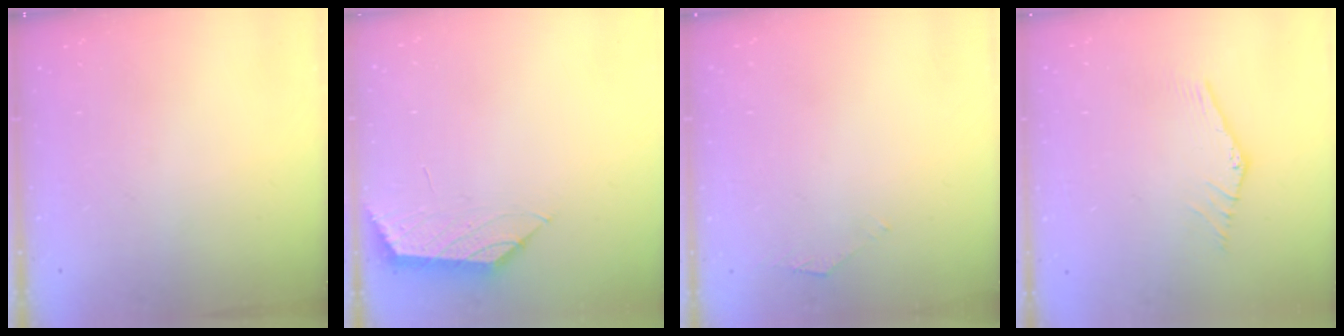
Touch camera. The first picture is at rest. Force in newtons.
{"total": 0.8, "press": 0.6, "slide": 0.5}
{"total": 2.6, "press": 2.6, "slide": 0.5}
{"total": 1.4, "press": 1.3, "slide": 0.1}